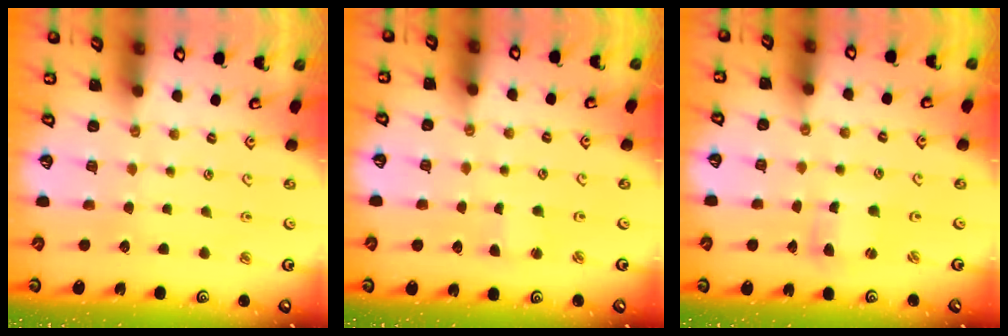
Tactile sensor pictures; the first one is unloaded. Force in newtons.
{"total": 1.6, "press": 1.5, "slide": 0.4}
{"total": 2.1, "press": 2.1, "slide": 0.3}